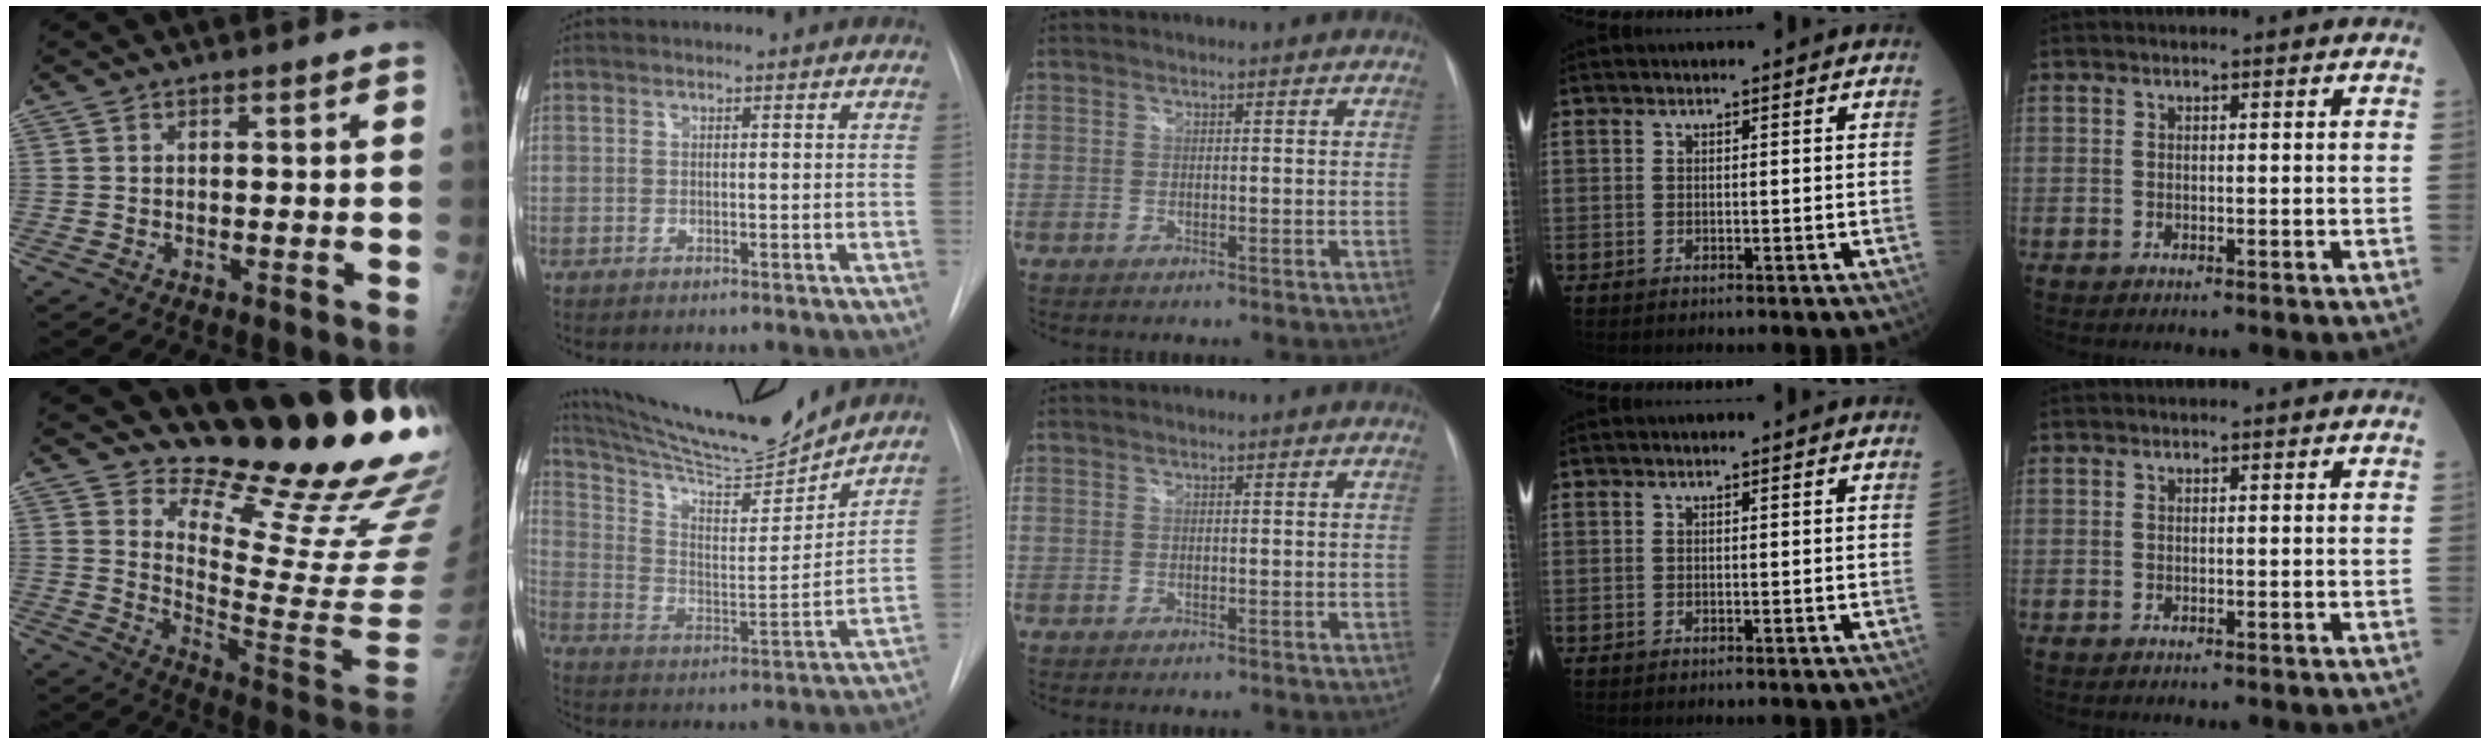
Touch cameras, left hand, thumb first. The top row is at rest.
{"thumb": {"total": 21.6, "force": [18.8, 3.0, 10.4], "torque": [-0.121, -0.199, 0.256]}, "index": {"total": 17.3, "force": [16.4, 0.2, 5.5], "torque": [-0.114, -0.033, 0.271]}}